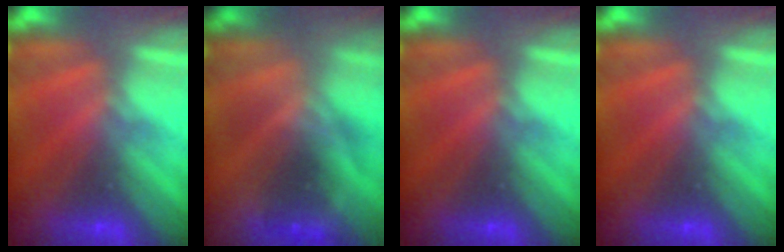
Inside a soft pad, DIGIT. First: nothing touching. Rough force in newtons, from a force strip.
{"total": 2.1}
{"total": 0.0}
{"total": 0.0}